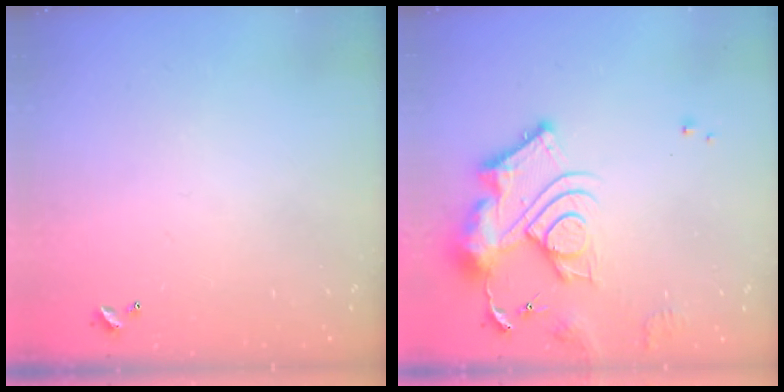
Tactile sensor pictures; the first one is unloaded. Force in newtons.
{"total": 14.0, "press": 13.9, "slide": 1.0}